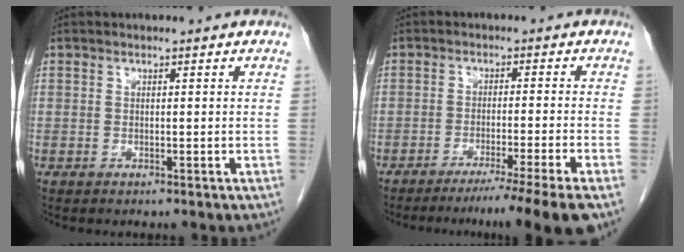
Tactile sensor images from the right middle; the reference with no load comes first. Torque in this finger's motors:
{"motor_torque": [1.16, -0.98, 0.10, 0.08]}